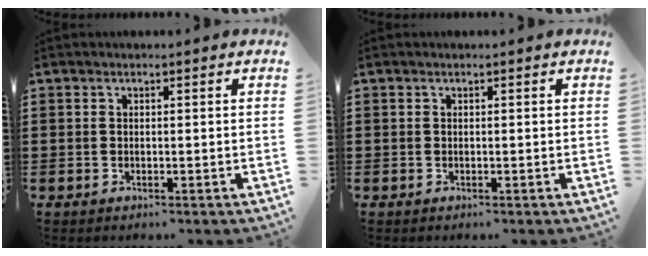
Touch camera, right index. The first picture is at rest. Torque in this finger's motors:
{"motor_torque": [0.52, 1.13, 0.00, 0.00]}